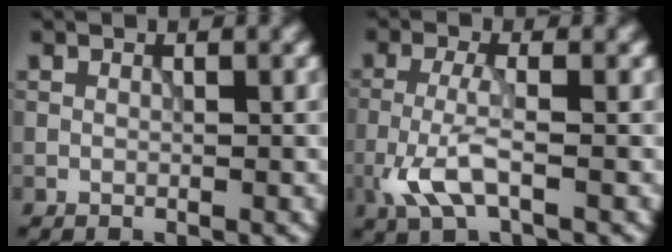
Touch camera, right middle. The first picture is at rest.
{"total": 3.9, "force": [-1.5, 1.0, 3.4], "torque": [-0.082, -0.004, -0.037]}